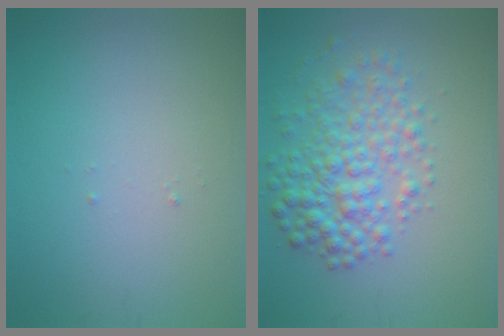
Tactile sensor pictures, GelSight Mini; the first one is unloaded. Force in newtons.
{"total": 5.1, "press": 5.1, "slide": 0.1}